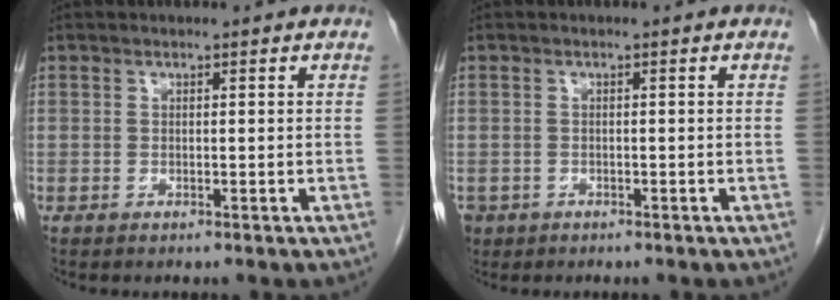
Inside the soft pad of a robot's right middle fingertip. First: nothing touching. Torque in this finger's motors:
{"motor_torque": [0.43, -0.55, 0.13, 0.02]}